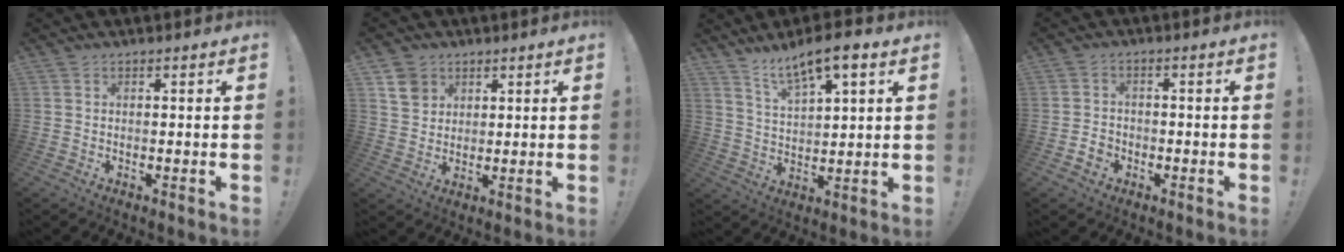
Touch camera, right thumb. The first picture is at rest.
{"total": 6.3, "force": [3.6, 4.9, 1.6], "torque": [-0.015, -0.015, 0.070]}
{"total": 9.3, "force": [6.5, 2.4, 6.1], "torque": [-0.111, -0.027, 0.114]}
{"total": 3.9, "force": [-1.9, 3.1, 1.6], "torque": [-0.028, 0.002, -0.037]}